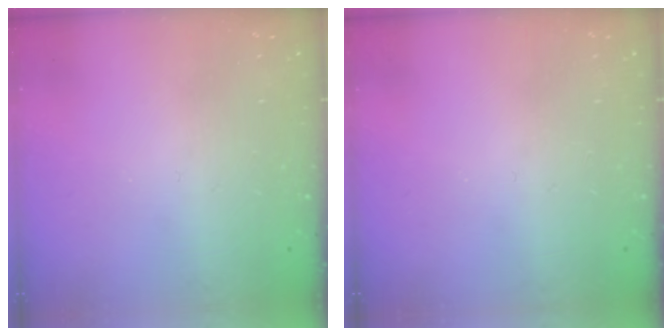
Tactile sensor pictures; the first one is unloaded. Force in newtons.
{"total": 0.0}